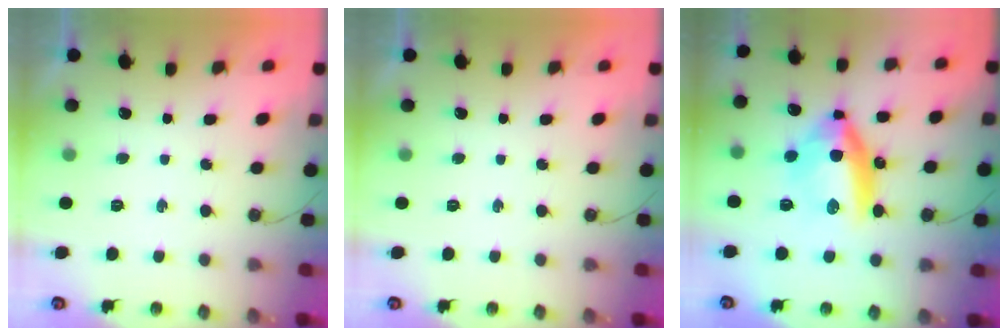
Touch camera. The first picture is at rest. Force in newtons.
{"total": 0.0}
{"total": 12.6, "press": 12.4, "slide": 2.4}